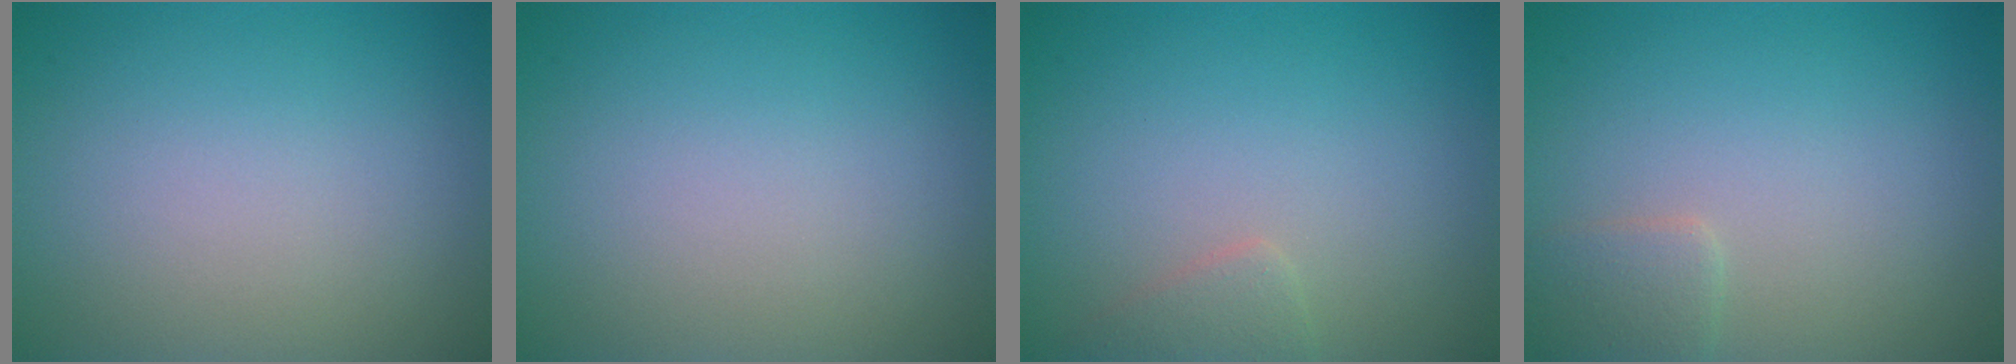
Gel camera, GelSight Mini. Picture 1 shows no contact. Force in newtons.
{"total": 0.0}
{"total": 1.3, "press": 1.3, "slide": 0.1}
{"total": 1.6, "press": 1.6, "slide": 0.1}